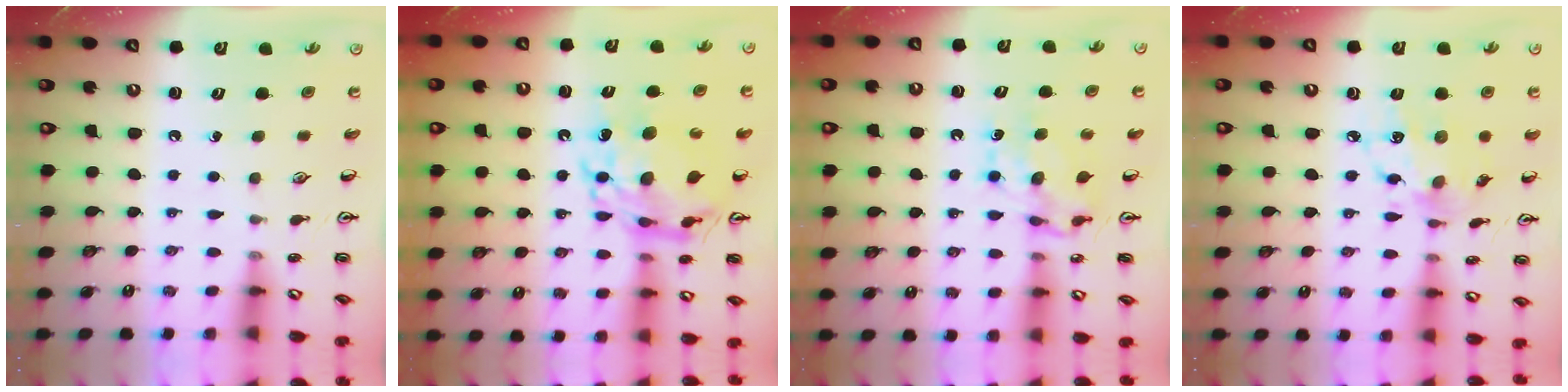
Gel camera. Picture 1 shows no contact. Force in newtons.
{"total": 13.8, "press": 13.8, "slide": 1.4}
{"total": 7.0, "press": 7.0, "slide": 0.5}
{"total": 11.4, "press": 11.4, "slide": 0.7}